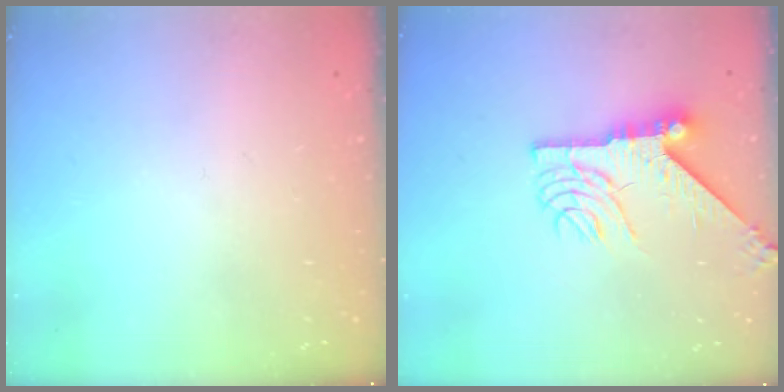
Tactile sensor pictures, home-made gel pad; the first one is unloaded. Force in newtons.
{"total": 10.9, "press": 10.8, "slide": 1.5}